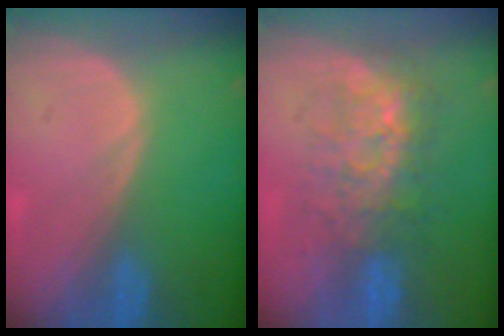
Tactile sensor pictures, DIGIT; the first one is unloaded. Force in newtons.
{"total": 7.7, "press": 7.4, "slide": 1.8}